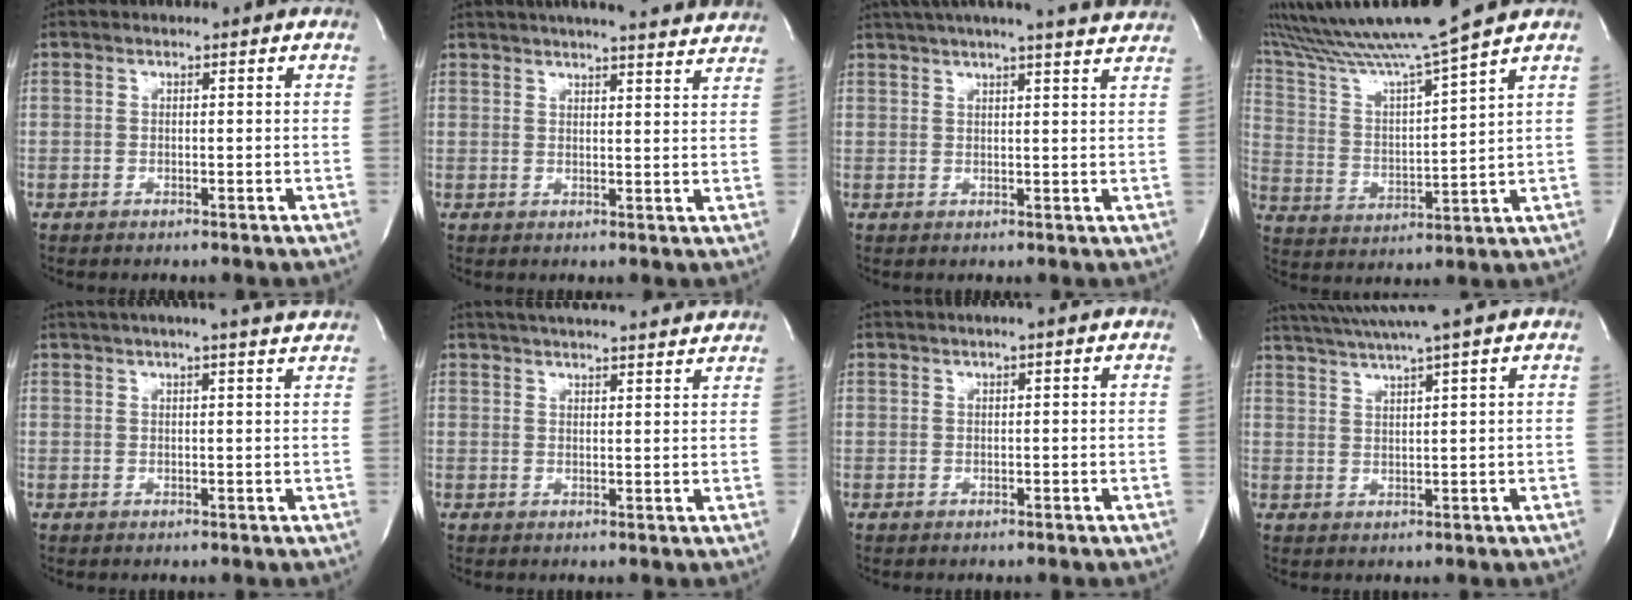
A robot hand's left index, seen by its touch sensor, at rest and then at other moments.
{"total": 17.7, "force": [16.3, 1.7, 6.7], "torque": [-0.101, 0.003, 0.196]}
{"total": 14.8, "force": [13.4, -0.4, 6.3], "torque": [-0.107, -0.007, 0.165]}
{"total": 15.0, "force": [13.0, -2.8, 6.8], "torque": [-0.130, -0.019, 0.232]}
{"total": 11.1, "force": [9.8, -0.7, 5.2], "torque": [-0.089, 0.004, 0.113]}
{"total": 18.0, "force": [16.5, 1.7, 7.2], "torque": [-0.116, 0.028, 0.215]}
{"total": 2.1, "force": [1.5, -0.4, 1.4], "torque": [-0.026, 0.015, 0.030]}
{"total": 9.3, "force": [7.8, -2.0, 4.6], "torque": [-0.087, 0.017, 0.125]}